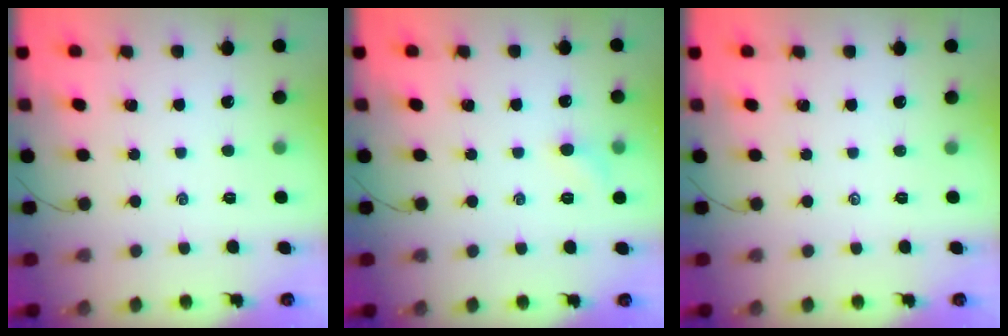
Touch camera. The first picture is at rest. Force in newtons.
{"total": 4.8, "press": 4.5, "slide": 1.4}
{"total": 0.0}